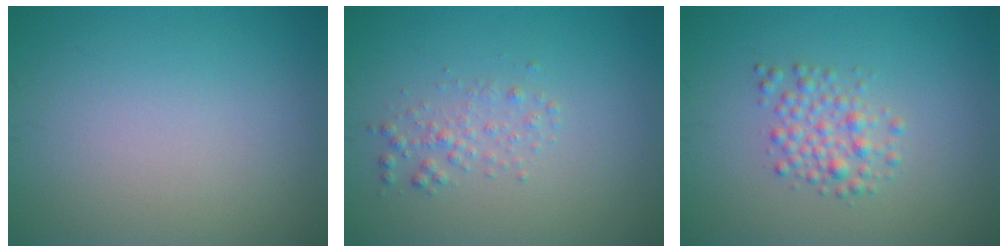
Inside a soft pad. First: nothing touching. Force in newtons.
{"total": 1.5, "press": 1.5, "slide": 0.0}
{"total": 2.5, "press": 2.5, "slide": 0.0}